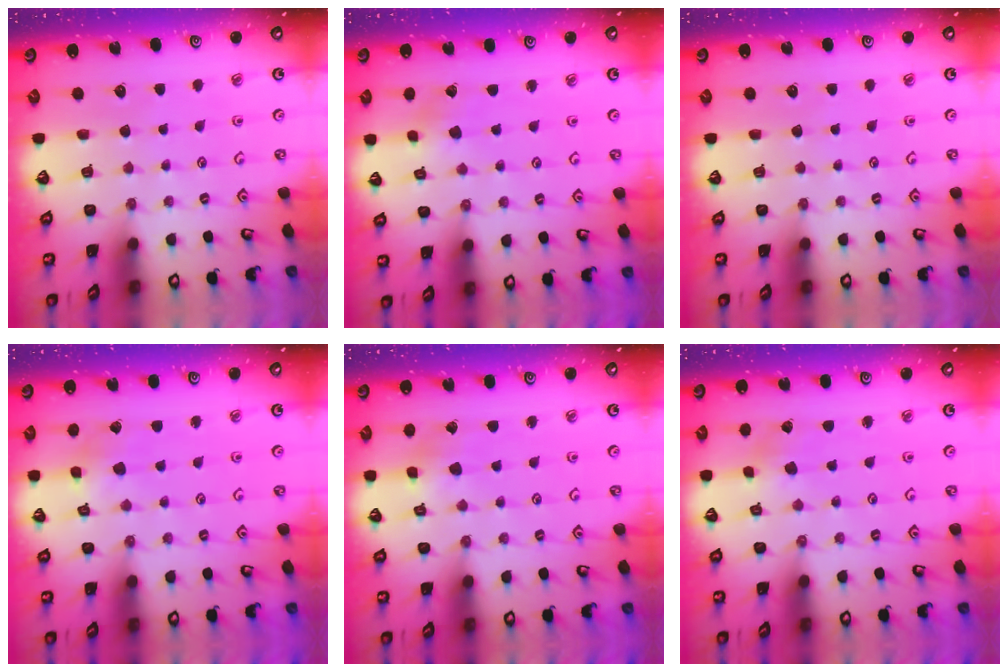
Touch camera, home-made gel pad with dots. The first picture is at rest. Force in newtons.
{"total": 2.1, "press": 2.1, "slide": 0.3}
{"total": 0.0}
{"total": 3.0, "press": 3.0, "slide": 0.3}
{"total": 2.7, "press": 2.7, "slide": 0.3}
{"total": 1.6, "press": 1.5, "slide": 0.2}